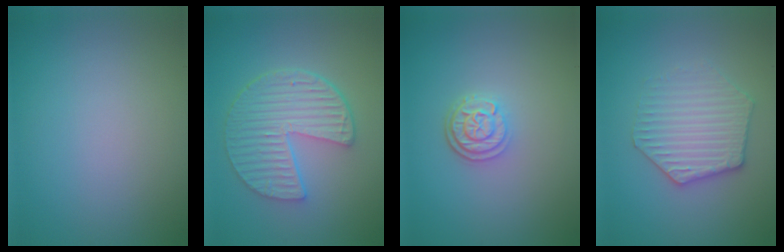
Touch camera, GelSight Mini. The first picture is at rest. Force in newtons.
{"total": 6.3, "press": 4.5, "slide": 4.3}
{"total": 2.9, "press": 2.4, "slide": 1.7}
{"total": 3.6, "press": 3.6, "slide": 0.6}